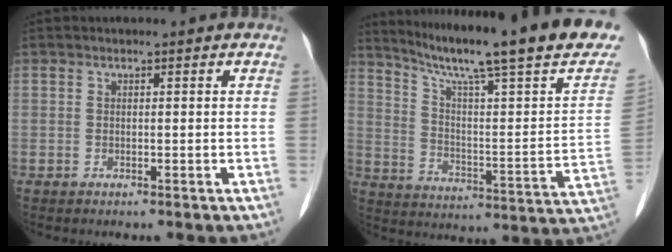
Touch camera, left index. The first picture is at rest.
{"total": 25.6, "force": [19.9, 1.5, 16.0], "torque": [-0.243, -0.045, 0.268]}